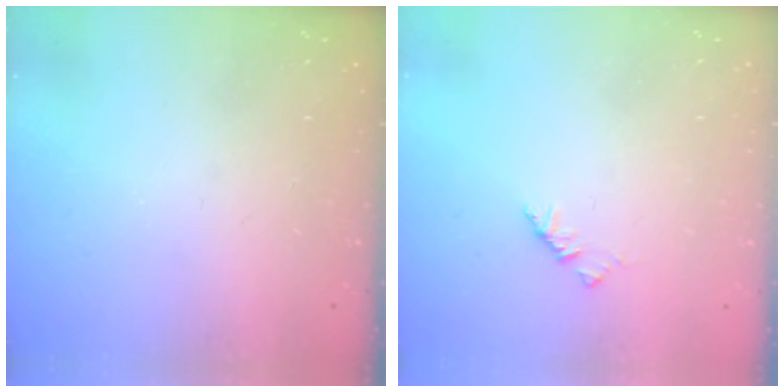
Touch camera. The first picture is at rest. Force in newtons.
{"total": 3.4, "press": 3.3, "slide": 0.7}